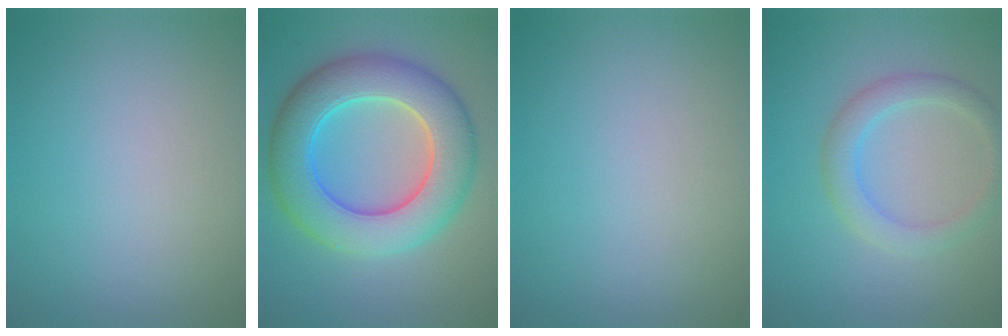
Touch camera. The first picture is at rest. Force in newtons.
{"total": 9.4, "press": 9.4, "slide": 0.4}
{"total": 0.0}
{"total": 3.0, "press": 3.0, "slide": 0.0}